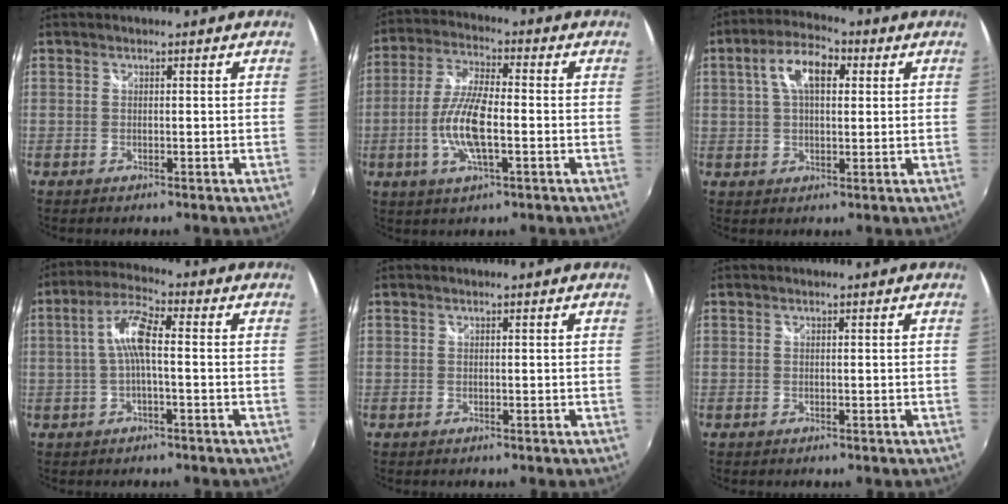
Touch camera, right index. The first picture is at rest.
{"total": 10.7, "force": [-2.5, 2.9, 10.0], "torque": [-0.207, 0.000, -0.052]}
{"total": 8.7, "force": [2.4, 4.5, 7.1], "torque": [-0.132, 0.024, 0.039]}
{"total": 6.7, "force": [-0.3, 1.4, 6.5], "torque": [-0.136, 0.015, -0.007]}
{"total": 0.0}
{"total": 0.0}